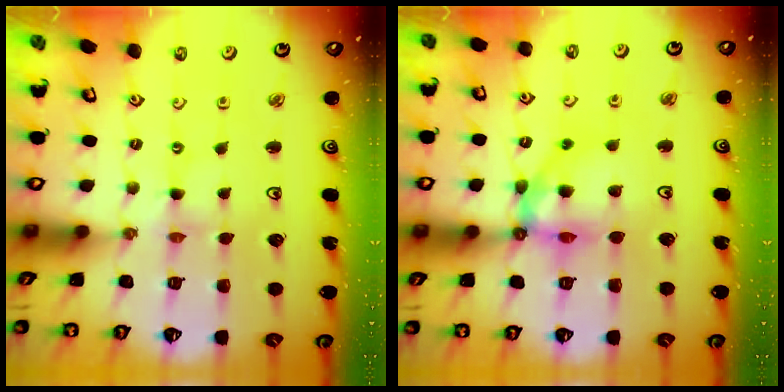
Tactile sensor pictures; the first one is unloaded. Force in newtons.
{"total": 12.1, "press": 12.0, "slide": 1.7}